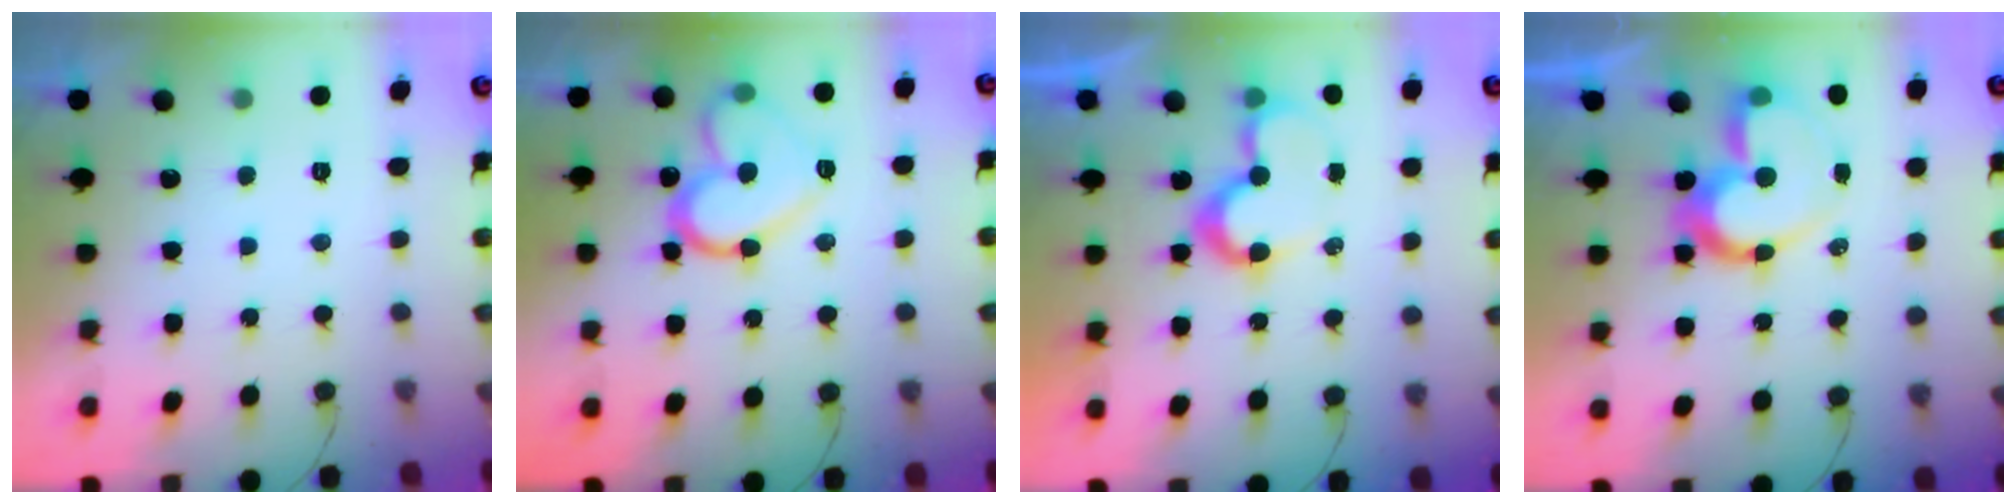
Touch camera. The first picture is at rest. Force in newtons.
{"total": 16.2, "press": 16.1, "slide": 1.8}
{"total": 8.3, "press": 8.3, "slide": 0.1}
{"total": 13.3, "press": 13.3, "slide": 1.2}